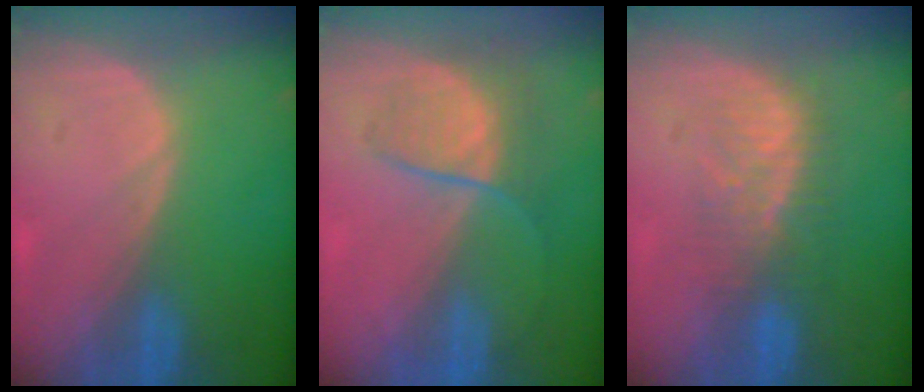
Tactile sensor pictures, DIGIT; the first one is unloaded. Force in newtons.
{"total": 6.5, "press": 6.0, "slide": 2.3}
{"total": 6.2, "press": 6.0, "slide": 1.5}